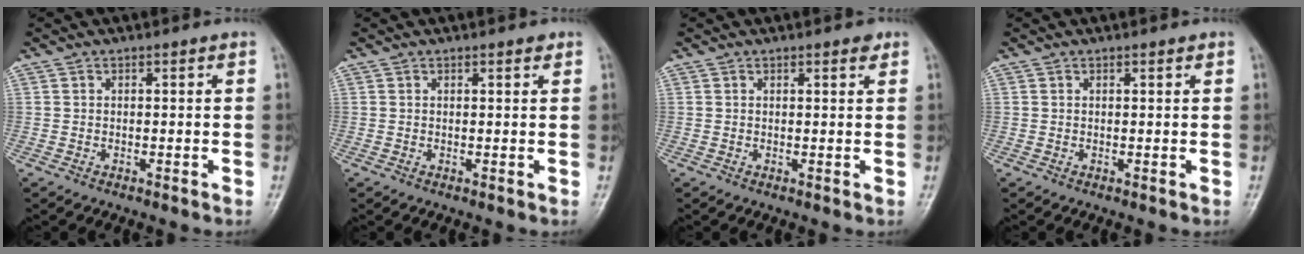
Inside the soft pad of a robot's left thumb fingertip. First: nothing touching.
{"total": 1.0, "force": [0.7, 0.3, 0.6], "torque": [-0.008, -0.004, 0.009]}
{"total": 1.5, "force": [1.0, 0.5, 1.0], "torque": [-0.009, -0.005, 0.012]}
{"total": 0.6, "force": [0.5, 0.2, 0.4], "torque": [-0.007, -0.002, 0.006]}